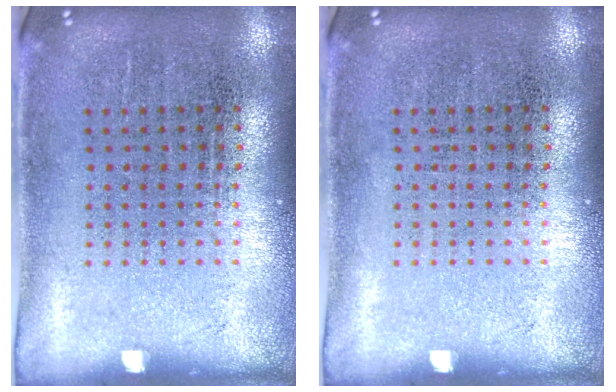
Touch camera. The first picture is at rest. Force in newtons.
{"total": 0.0}